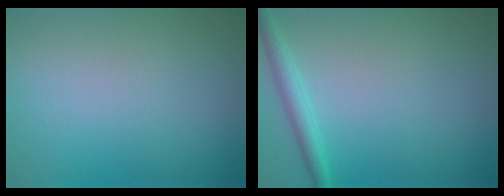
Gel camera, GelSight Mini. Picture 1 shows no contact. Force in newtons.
{"total": 2.0, "press": 2.0, "slide": 0.1}